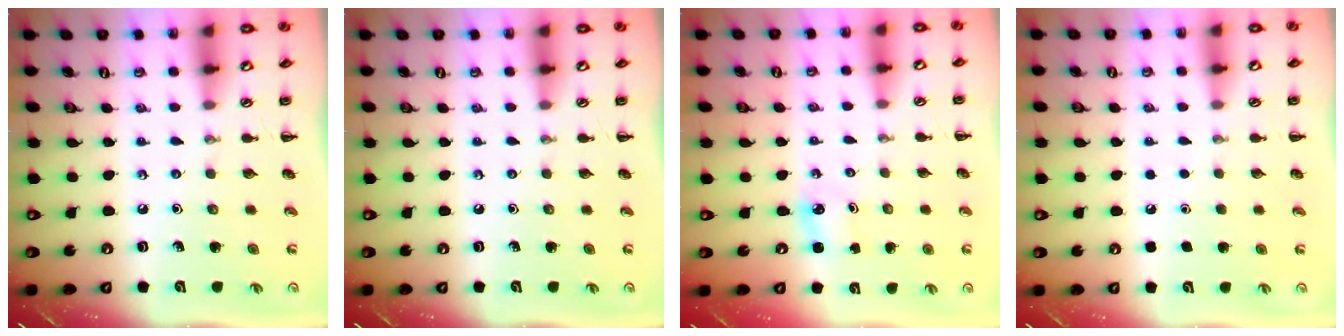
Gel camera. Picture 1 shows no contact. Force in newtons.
{"total": 0.0}
{"total": 1.9, "press": 1.8, "slide": 0.3}
{"total": 1.7, "press": 1.7, "slide": 0.1}